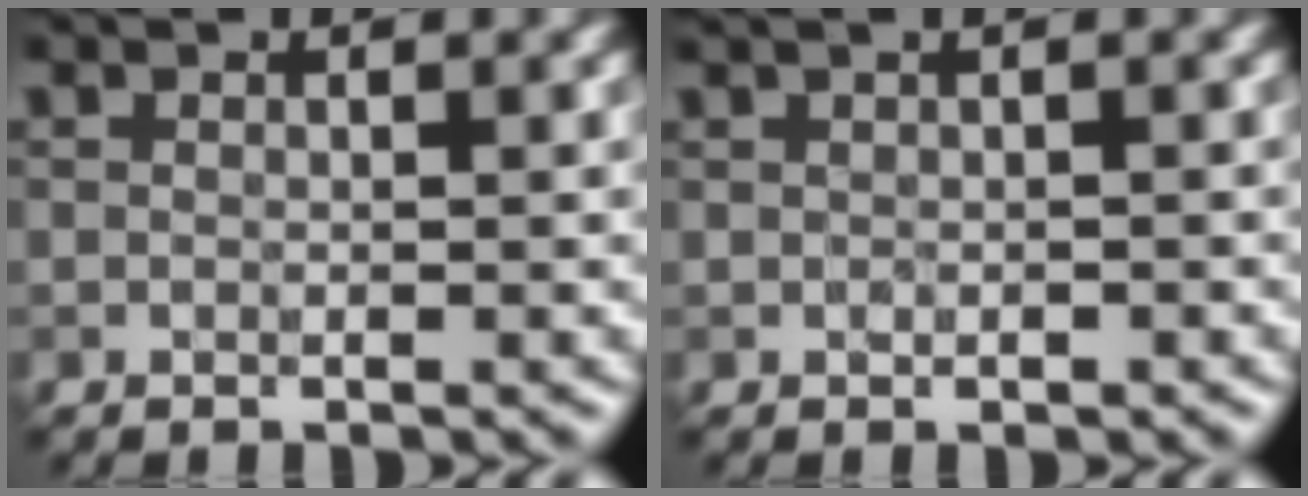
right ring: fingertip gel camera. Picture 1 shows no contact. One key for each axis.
{"total": 1.7, "fx": 0.7, "fy": 0.8, "fz": 1.3, "tx": -0.018, "ty": 0.001, "tz": 0.008}